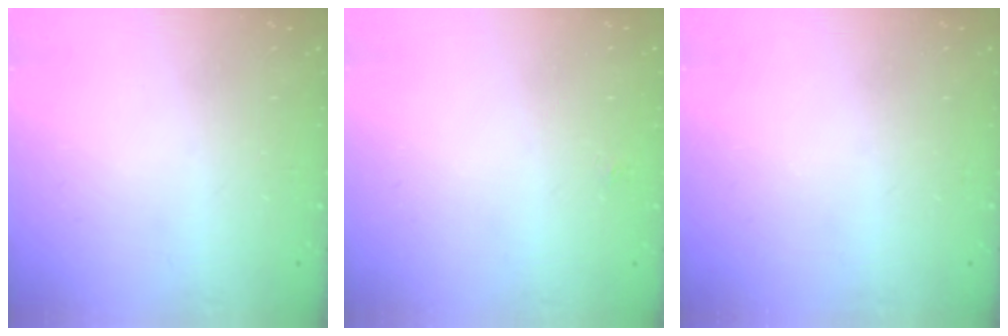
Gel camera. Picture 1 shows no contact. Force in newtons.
{"total": 1.9, "press": 1.8, "slide": 0.4}
{"total": 0.0}